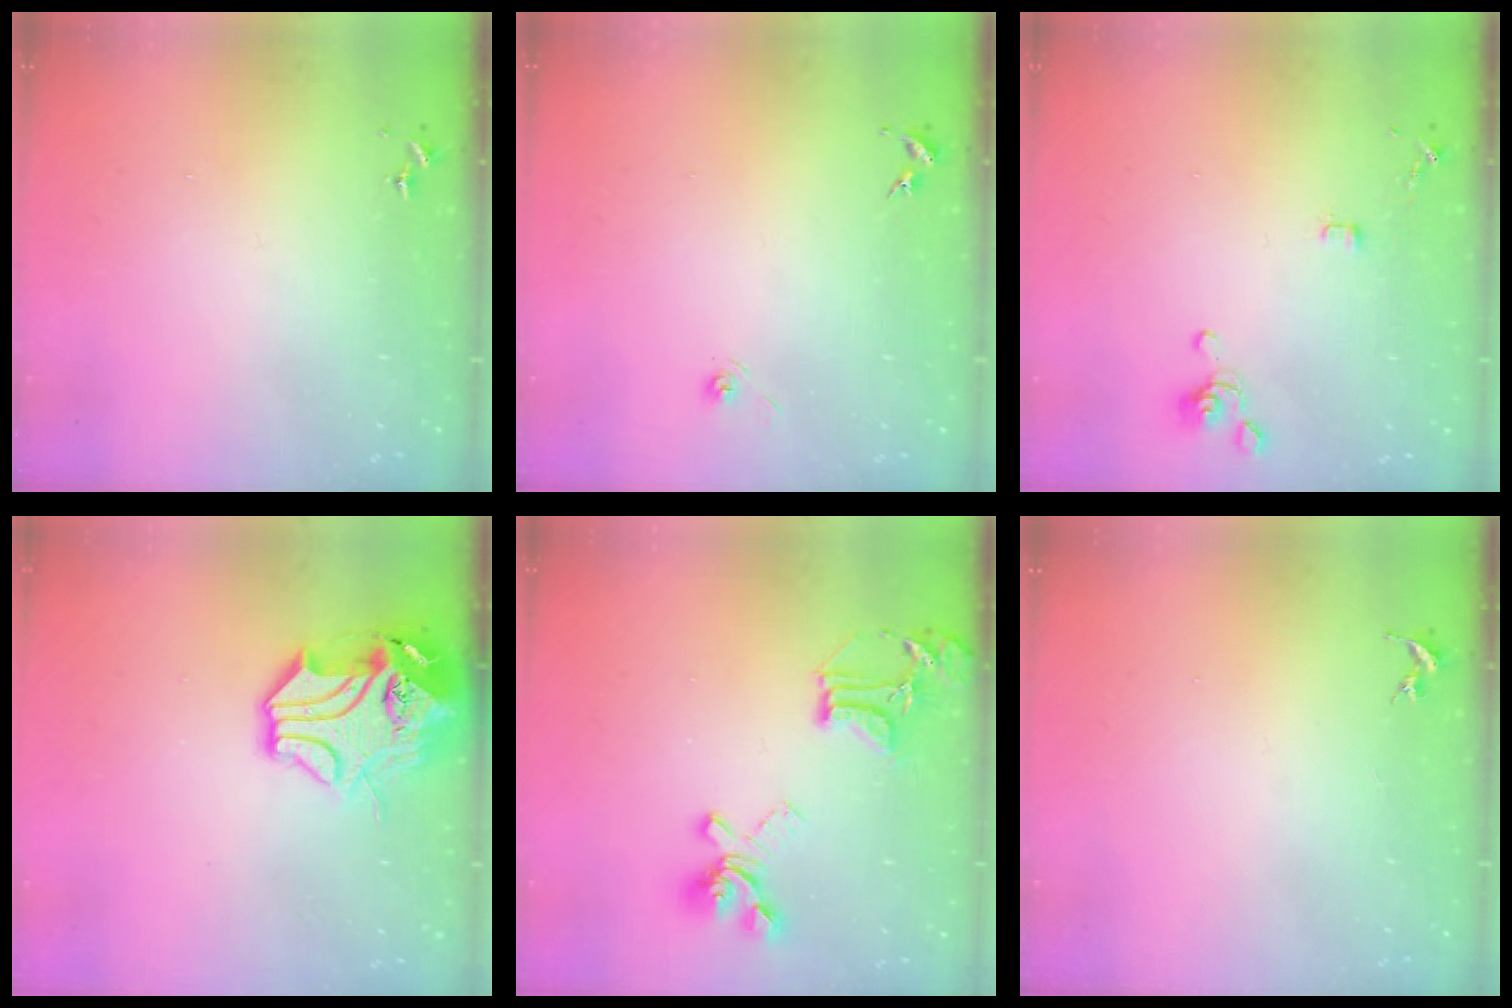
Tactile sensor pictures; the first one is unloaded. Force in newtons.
{"total": 3.3, "press": 2.7, "slide": 2.0}
{"total": 4.2, "press": 4.1, "slide": 1.0}
{"total": 14.5, "press": 14.3, "slide": 1.9}
{"total": 17.0, "press": 17.0, "slide": 1.4}
{"total": 0.0}